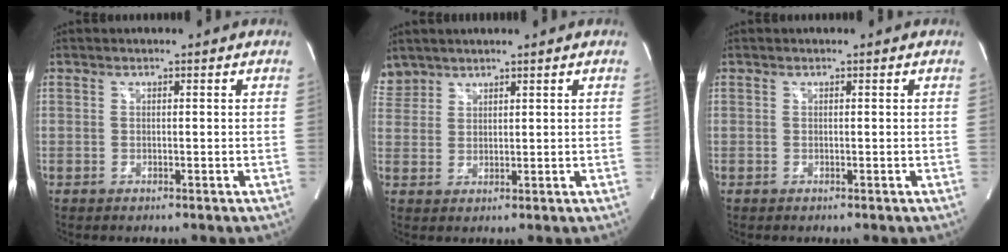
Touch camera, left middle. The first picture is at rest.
{"total": 3.9, "force": [3.5, 1.8, -0.1], "torque": [0.003, 0.013, 0.074]}
{"total": 0.0}